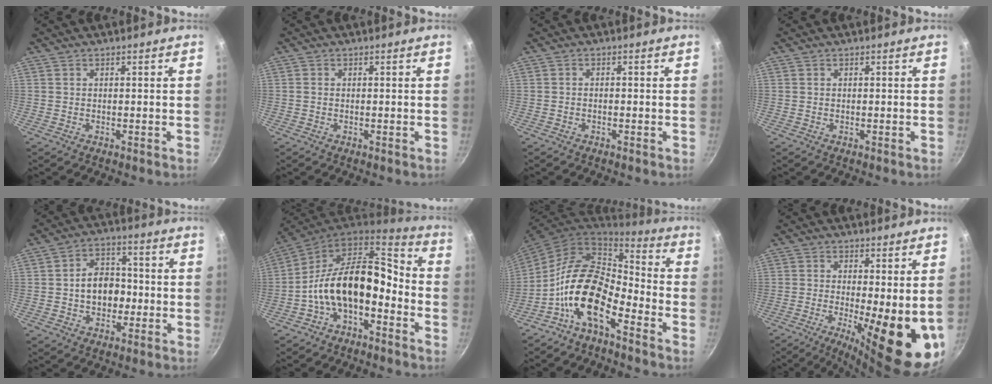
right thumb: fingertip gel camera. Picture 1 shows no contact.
{"total": 0.6, "force": [0.0, 0.5, 0.4], "torque": [-0.008, 0.003, -0.002]}
{"total": 0.7, "force": [-0.5, 0.4, 0.5], "torque": [-0.010, 0.006, -0.010]}
{"total": 0.0}
{"total": 8.9, "force": [-1.1, 6.8, 5.7], "torque": [-0.053, 0.020, -0.022]}
{"total": 16.3, "force": [-4.5, 9.8, 12.2], "torque": [-0.179, 0.071, -0.093]}
{"total": 15.0, "force": [-6.9, 7.5, 11.0], "torque": [-0.186, 0.069, -0.150]}
{"total": 15.4, "force": [-1.9, 4.5, 14.6], "torque": [-0.183, -0.024, -0.022]}